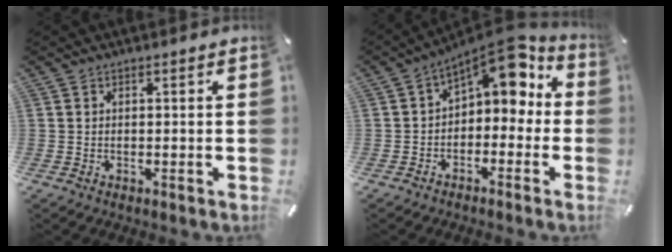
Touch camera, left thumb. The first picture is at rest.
{"total": 8.4, "force": [4.7, 4.7, 5.2], "torque": [-0.068, -0.045, 0.078]}